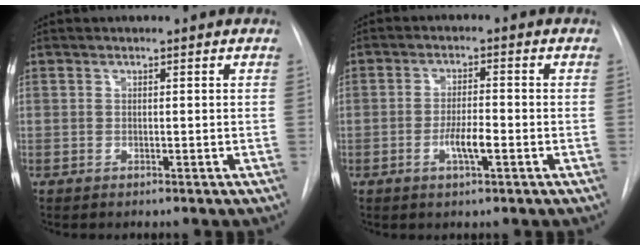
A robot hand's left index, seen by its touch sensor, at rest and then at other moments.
{"total": 4.2, "force": [-1.6, 0.7, 3.8], "torque": [-0.071, -0.003, -0.029]}